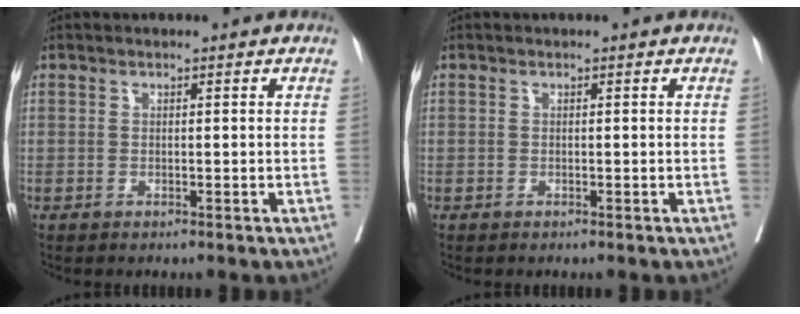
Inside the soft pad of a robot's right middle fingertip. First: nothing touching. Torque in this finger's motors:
{"motor_torque": [0.11, -0.33, -0.51, -0.19]}